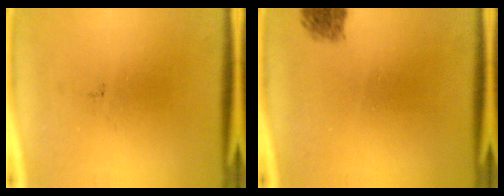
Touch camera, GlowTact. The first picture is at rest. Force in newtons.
{"total": 1.8}